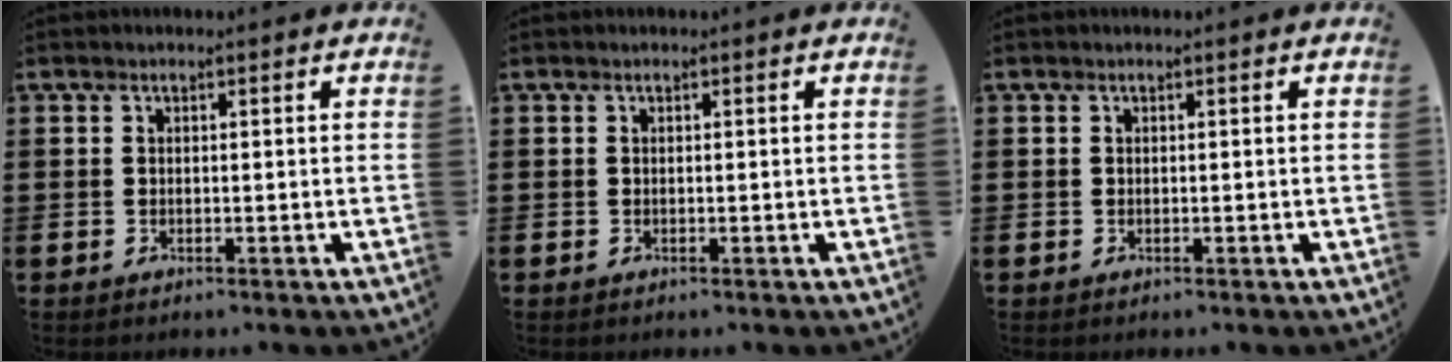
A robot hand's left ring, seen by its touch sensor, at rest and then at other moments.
{"total": 0.0}
{"total": 0.0}